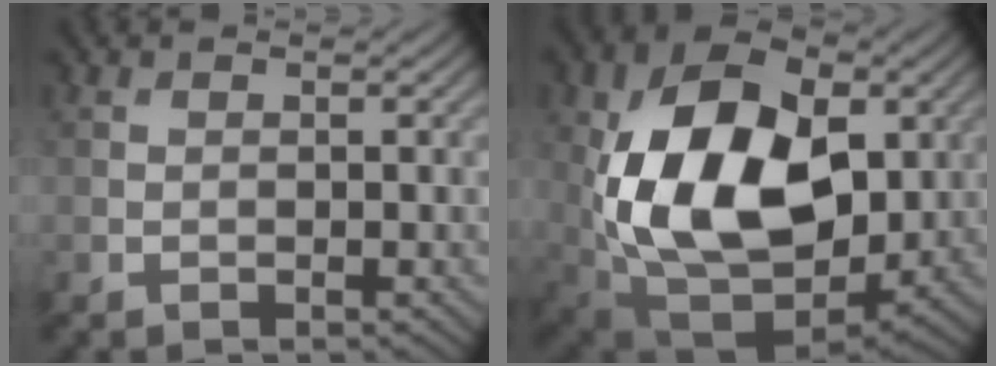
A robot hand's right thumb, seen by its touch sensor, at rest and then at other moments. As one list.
[{"total": 18.2, "force": [1.0, 11.7, 13.8], "torque": [-0.278, -0.013, 0.021]}]